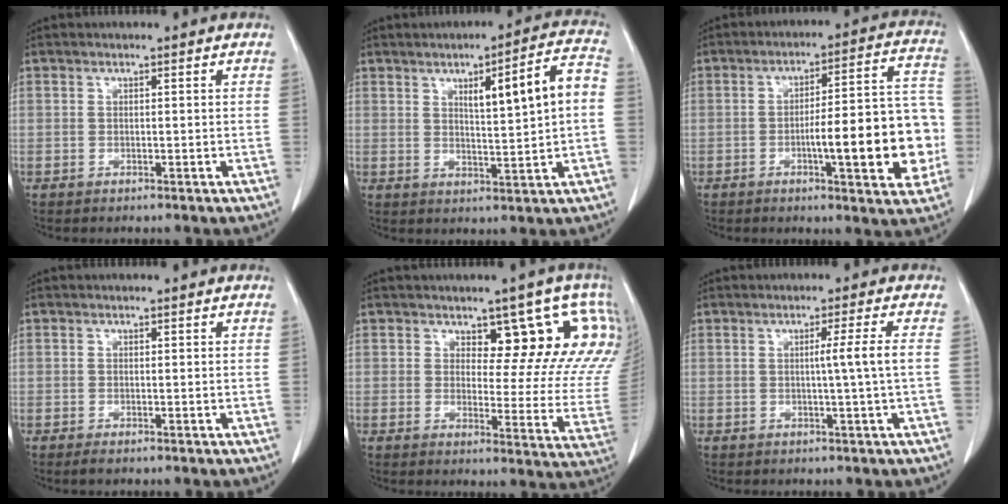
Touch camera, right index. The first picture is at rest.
{"total": 9.6, "force": [1.6, 0.6, 9.4], "torque": [-0.137, 0.015, 0.026]}
{"total": 15.6, "force": [-3.4, 2.9, 14.9], "torque": [-0.196, 0.026, -0.043]}
{"total": 0.9, "force": [-0.6, 0.2, 0.7], "torque": [-0.012, -0.002, -0.010]}
{"total": 12.4, "force": [8.5, 5.3, 7.4], "torque": [-0.058, -0.021, 0.080]}
{"total": 3.3, "force": [-0.1, -1.4, 3.0], "torque": [-0.049, -0.005, 0.001]}